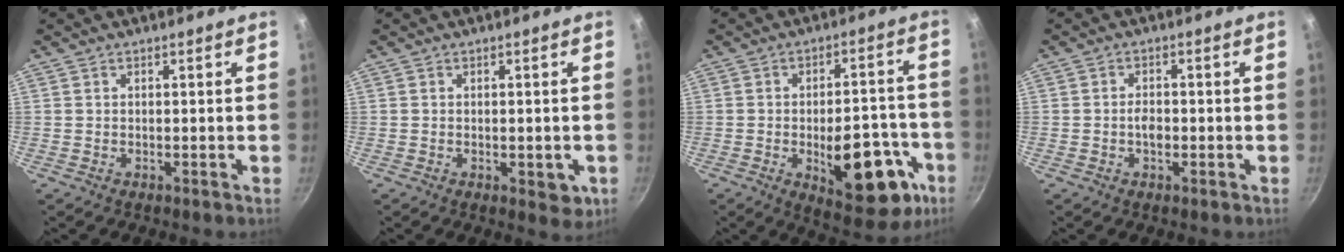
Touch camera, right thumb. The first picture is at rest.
{"total": 4.6, "force": [-1.2, 2.2, 3.8], "torque": [-0.043, -0.006, -0.013]}
{"total": 18.7, "force": [-6.5, 8.8, 15.1], "torque": [-0.151, 0.027, -0.076]}
{"total": 2.6, "force": [-0.6, 1.6, 1.9], "torque": [-0.025, 0.010, -0.011]}